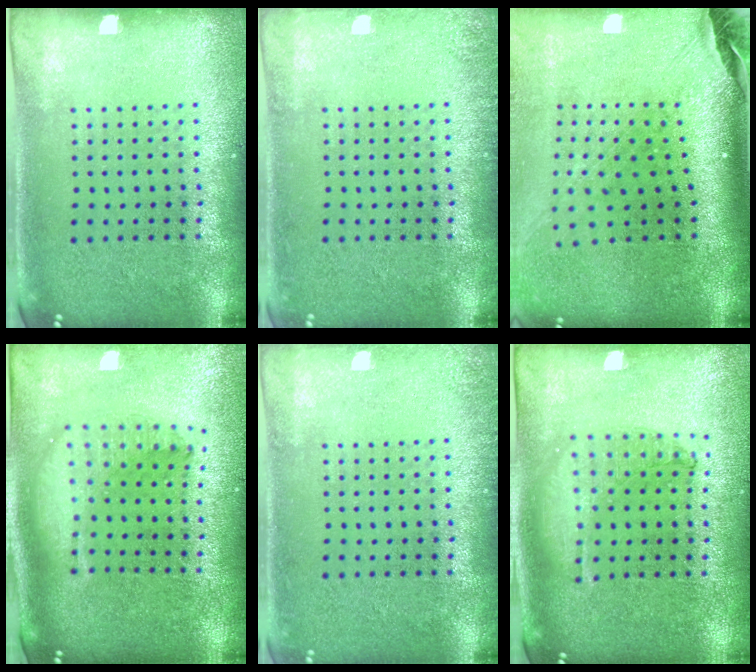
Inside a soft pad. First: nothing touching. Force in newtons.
{"total": 1.3, "press": 1.3, "slide": 0.2}
{"total": 2.7, "press": 2.0, "slide": 1.8}
{"total": 2.2, "press": 1.7, "slide": 1.3}
{"total": 1.1, "press": 1.1, "slide": 0.1}
{"total": 1.0, "press": 0.9, "slide": 0.3}